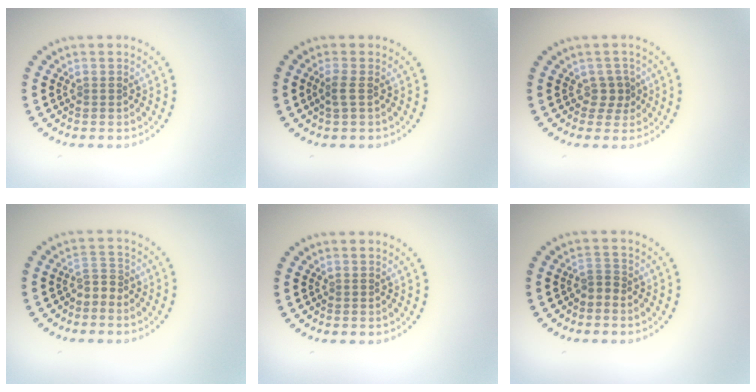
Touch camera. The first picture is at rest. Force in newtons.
{"total": 1.5, "press": 1.2, "slide": 0.8}
{"total": 1.4, "press": 1.1, "slide": 0.8}
{"total": 1.6, "press": 1.0, "slide": 1.2}
{"total": 0.0}
{"total": 1.2, "press": 0.8, "slide": 0.9}